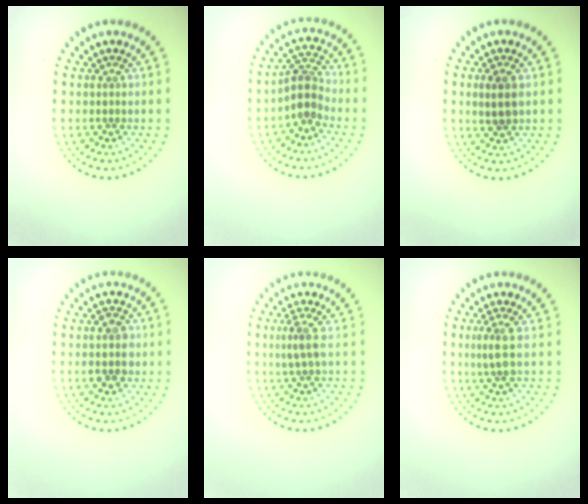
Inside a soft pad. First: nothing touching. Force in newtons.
{"total": 3.0, "press": 2.5, "slide": 1.6}
{"total": 1.8, "press": 1.7, "slide": 0.5}
{"total": 2.8, "press": 2.8, "slide": 0.1}
{"total": 1.7, "press": 1.4, "slide": 0.9}
{"total": 1.9, "press": 1.6, "slide": 1.1}